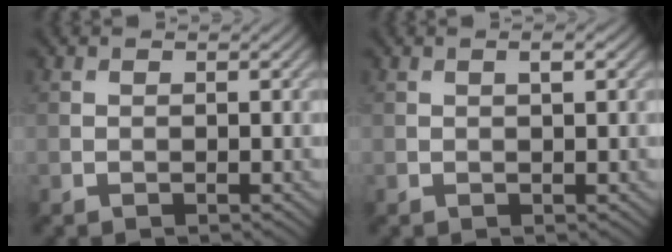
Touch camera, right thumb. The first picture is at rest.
{"total": 0.9, "force": [0.3, 0.1, 0.9], "torque": [-0.014, 0.003, 0.005]}